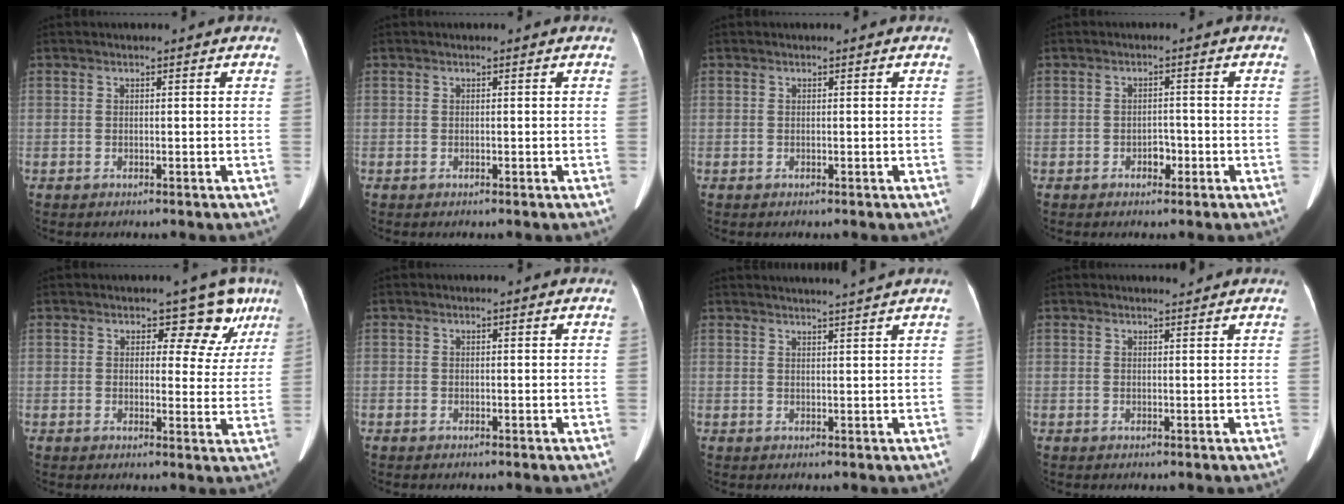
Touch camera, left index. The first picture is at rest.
{"total": 0.0}
{"total": 0.0}
{"total": 2.0, "force": [-1.1, 1.2, 1.1], "torque": [-0.013, 0.006, -0.017]}
{"total": 7.4, "force": [4.7, 4.7, 3.3], "torque": [-0.021, 0.003, 0.038]}
{"total": 0.0}
{"total": 5.0, "force": [4.5, -1.4, 1.7], "torque": [-0.019, 0.004, 0.054]}
{"total": 0.8, "force": [0.7, -0.1, -0.1], "torque": [-0.007, -0.006, 0.012]}